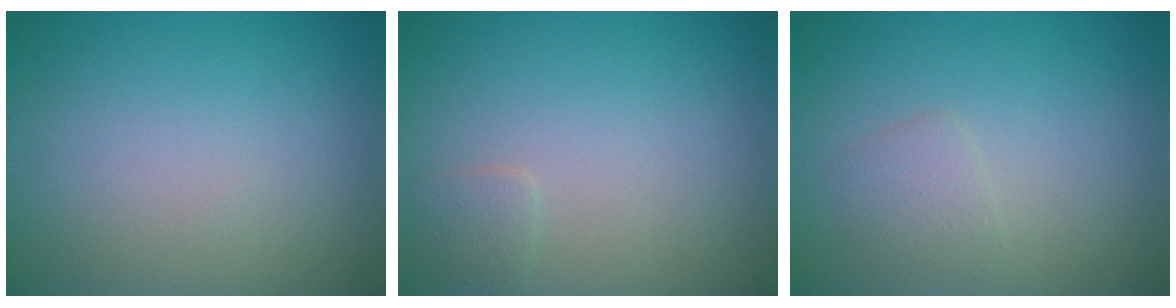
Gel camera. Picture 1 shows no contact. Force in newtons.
{"total": 0.9, "press": 0.9, "slide": 0.1}
{"total": 1.4, "press": 1.4, "slide": 0.1}